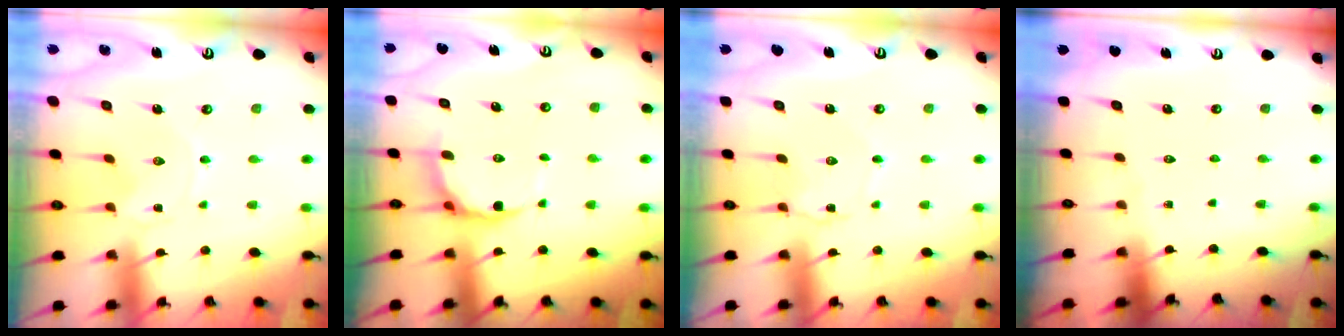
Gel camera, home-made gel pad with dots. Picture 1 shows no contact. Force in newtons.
{"total": 7.6, "press": 7.0, "slide": 3.1}
{"total": 4.9, "press": 4.8, "slide": 0.4}
{"total": 0.0}